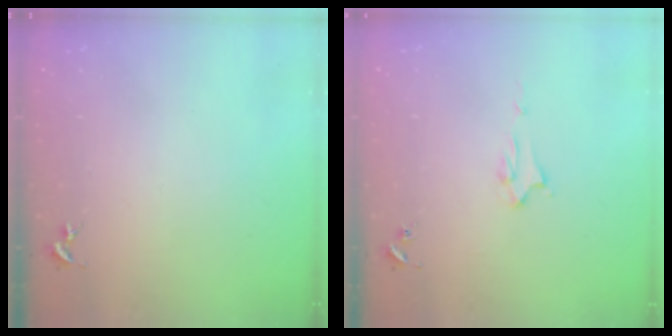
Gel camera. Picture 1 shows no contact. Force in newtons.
{"total": 1.9, "press": 1.9, "slide": 0.1}